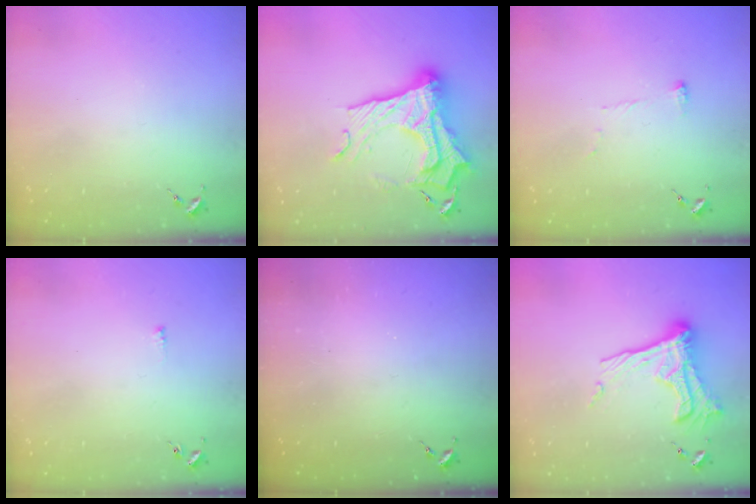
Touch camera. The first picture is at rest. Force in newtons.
{"total": 26.5, "press": 26.4, "slide": 2.0}
{"total": 5.8, "press": 5.7, "slide": 0.5}
{"total": 3.2, "press": 3.2, "slide": 0.4}
{"total": 0.0}
{"total": 18.0, "press": 17.9, "slide": 1.4}